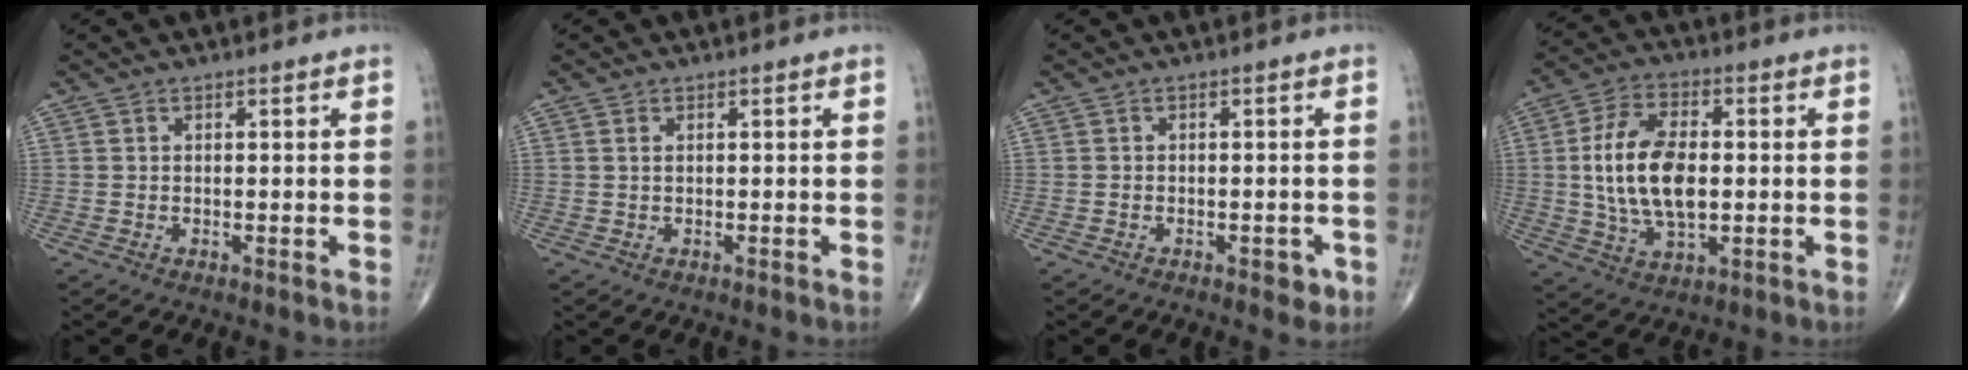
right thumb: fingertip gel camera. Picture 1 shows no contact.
{"total": 0.6, "force": [0.3, 0.3, 0.5], "torque": [-0.011, 0.005, 0.007]}
{"total": 2.5, "force": [-1.2, 1.3, 1.7], "torque": [-0.010, 0.006, -0.014]}
{"total": 14.9, "force": [0.3, 7.9, 12.6], "torque": [-0.238, 0.003, 0.006]}